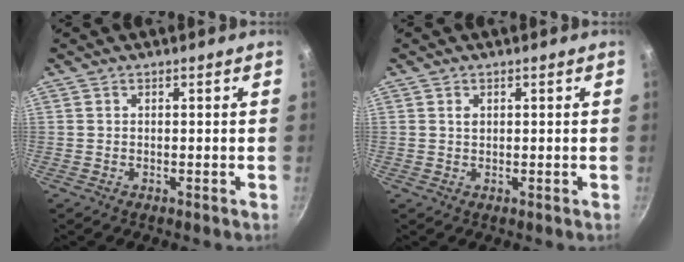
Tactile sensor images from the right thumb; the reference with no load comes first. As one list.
[{"total": 1.1, "force": [0.4, 0.9, 0.6], "torque": [-0.008, 0.002, 0.006]}]